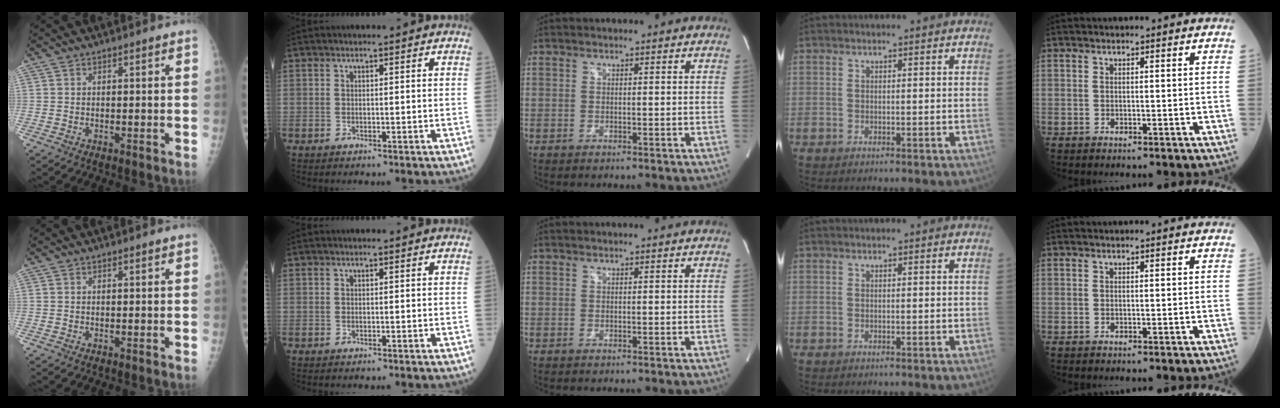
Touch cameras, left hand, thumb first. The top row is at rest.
{}